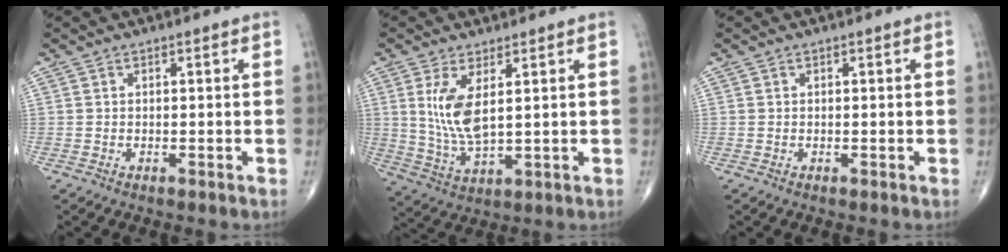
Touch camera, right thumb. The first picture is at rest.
{"total": 8.7, "force": [2.4, 3.3, 7.6], "torque": [-0.158, -0.023, 0.059]}
{"total": 0.0}